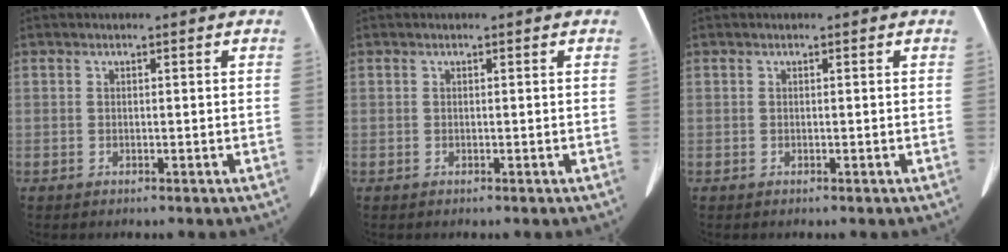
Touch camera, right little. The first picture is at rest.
{"total": 0.0}
{"total": 0.0}